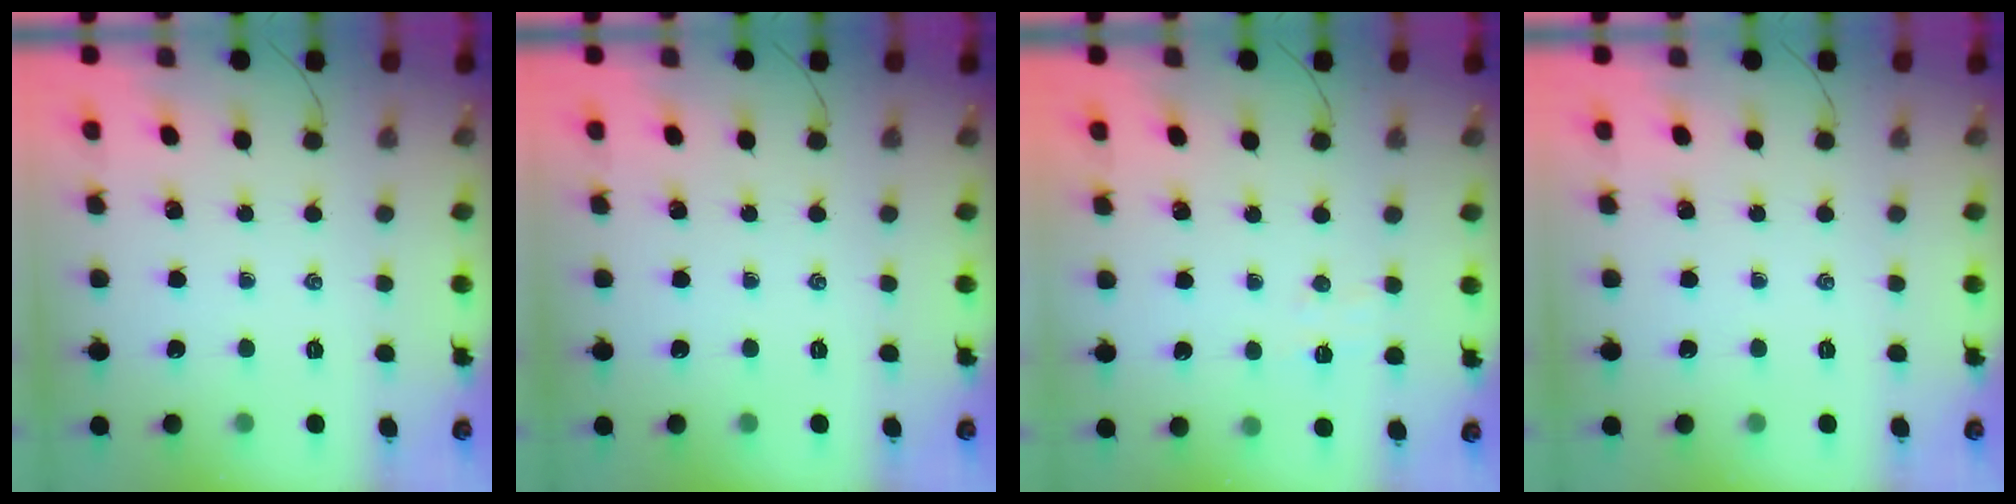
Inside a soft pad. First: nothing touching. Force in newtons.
{"total": 0.0}
{"total": 3.6, "press": 3.5, "slide": 0.9}
{"total": 0.0}